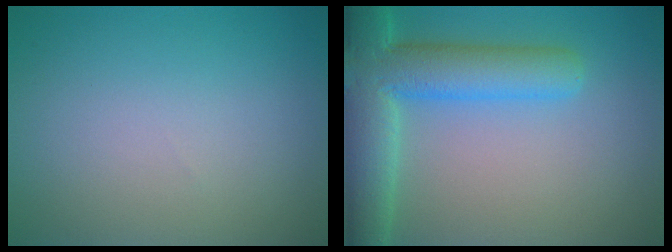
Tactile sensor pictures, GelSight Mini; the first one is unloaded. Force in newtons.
{"total": 8.2, "press": 8.2, "slide": 0.5}